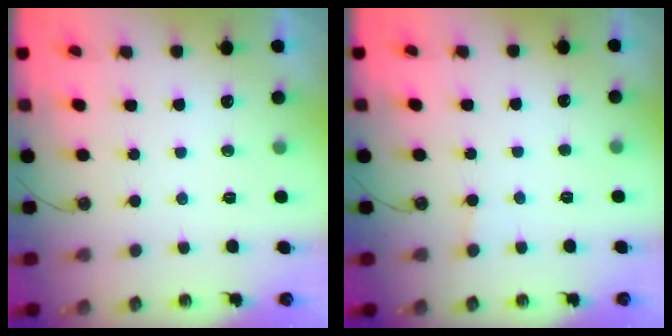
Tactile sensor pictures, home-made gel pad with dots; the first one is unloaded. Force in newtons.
{"total": 1.7, "press": 1.7, "slide": 0.3}